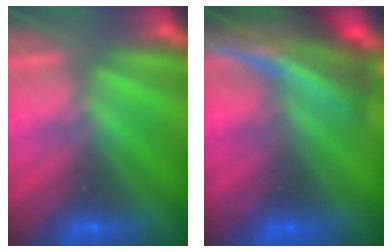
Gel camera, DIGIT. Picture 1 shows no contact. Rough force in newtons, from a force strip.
{"total": 10.5}